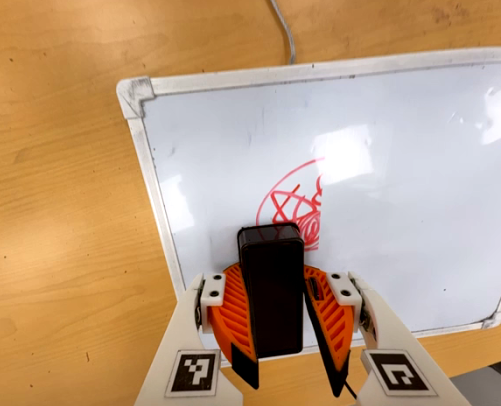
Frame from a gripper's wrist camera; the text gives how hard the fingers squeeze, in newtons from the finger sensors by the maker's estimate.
{"total": 14.0, "left": 16.0, "right": 12.0}